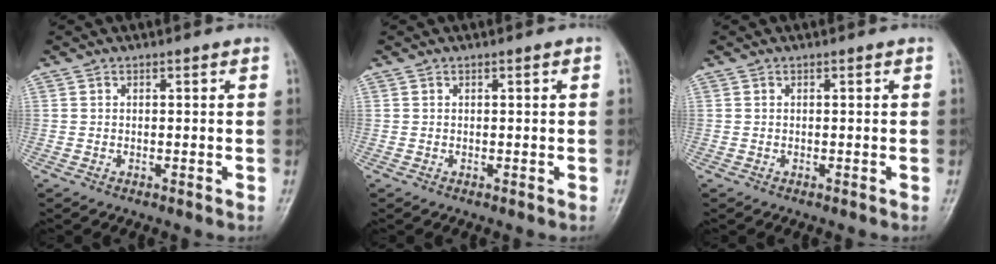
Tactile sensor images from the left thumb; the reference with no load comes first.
{"total": 0.0}
{"total": 0.0}